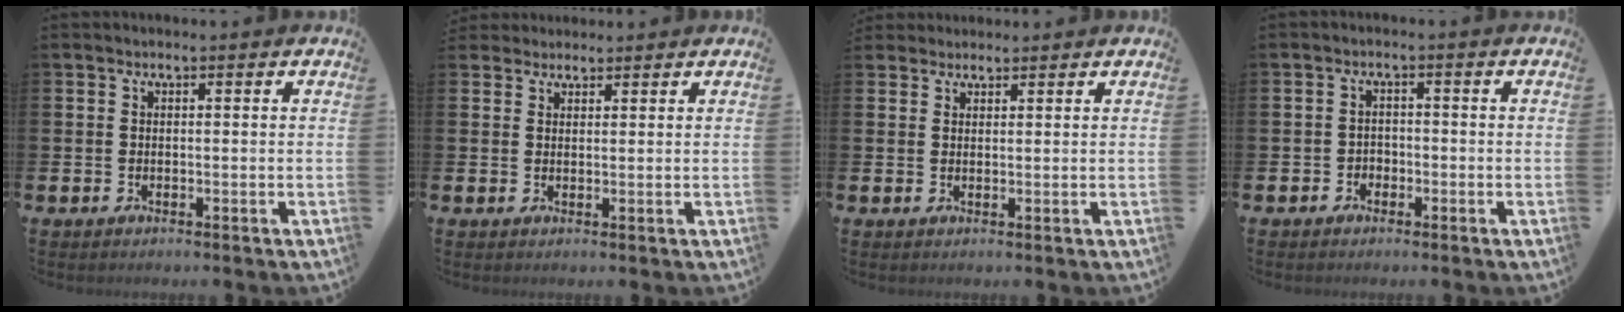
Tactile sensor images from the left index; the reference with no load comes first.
{"total": 2.3, "force": [2.1, 0.9, 0.0], "torque": [0.005, -0.006, 0.038]}
{"total": 2.1, "force": [2.0, 0.7, -0.1], "torque": [0.007, -0.005, 0.036]}
{"total": 1.7, "force": [-1.2, 1.2, 0.1], "torque": [-0.009, 0.004, -0.028]}